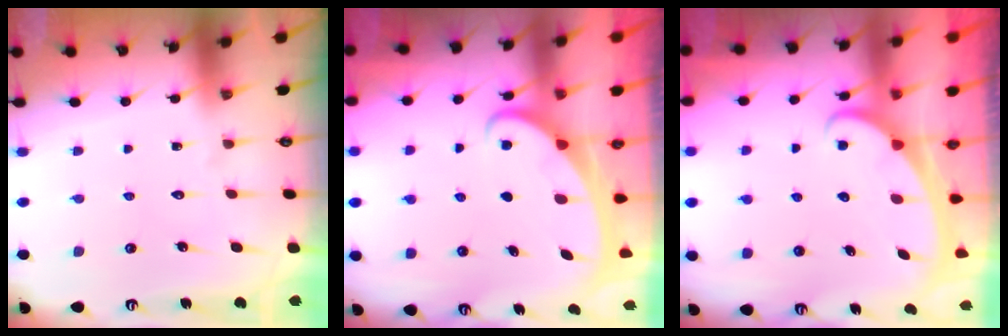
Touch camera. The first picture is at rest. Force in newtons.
{"total": 2.1, "press": 2.0, "slide": 0.3}
{"total": 2.2, "press": 2.2, "slide": 0.4}